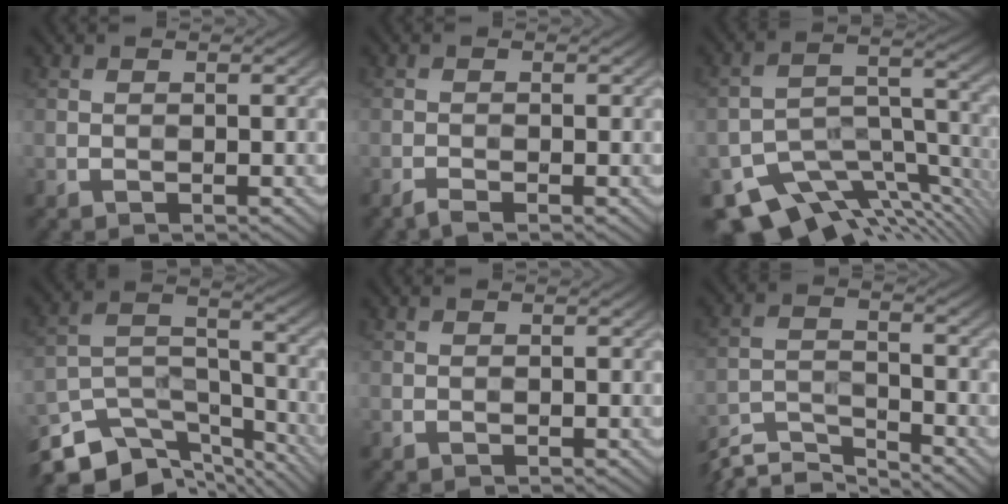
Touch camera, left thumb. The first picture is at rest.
{"total": 1.0, "force": [-0.8, -0.1, 0.5], "torque": [-0.011, 0.001, -0.022]}
{"total": 12.3, "force": [-9.2, 5.2, 6.4], "torque": [-0.118, -0.025, -0.135]}
{"total": 12.4, "force": [-10.0, 4.9, 5.5], "torque": [-0.125, -0.012, -0.169]}
{"total": 0.0}
{"total": 6.8, "force": [-6.3, 1.2, 2.1], "torque": [-0.050, -0.014, -0.126]}